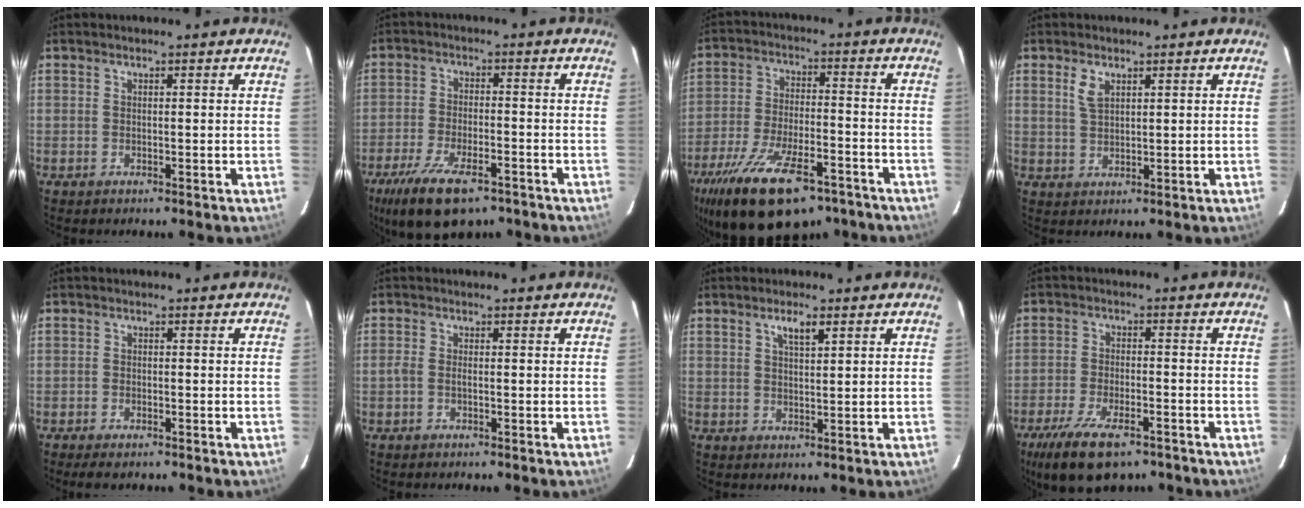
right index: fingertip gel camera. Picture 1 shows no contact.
{"total": 15.0, "force": [-10.1, 5.9, 9.4], "torque": [-0.207, -0.036, -0.169]}
{"total": 21.9, "force": [-14.8, 8.9, 13.5], "torque": [-0.268, -0.037, -0.231]}
{"total": 3.2, "force": [1.7, 1.6, 2.2], "torque": [-0.042, 0.002, 0.035]}
{"total": 2.7, "force": [-2.2, 0.9, 1.4], "torque": [-0.035, -0.008, -0.038]}
{"total": 1.2, "force": [-0.4, 0.3, 1.1], "torque": [-0.026, 0.000, -0.010]}
{"total": 3.0, "force": [1.8, 0.8, 2.3], "torque": [-0.038, 0.004, 0.032]}
{"total": 14.2, "force": [-9.7, 5.7, 8.7], "torque": [-0.195, -0.035, -0.165]}